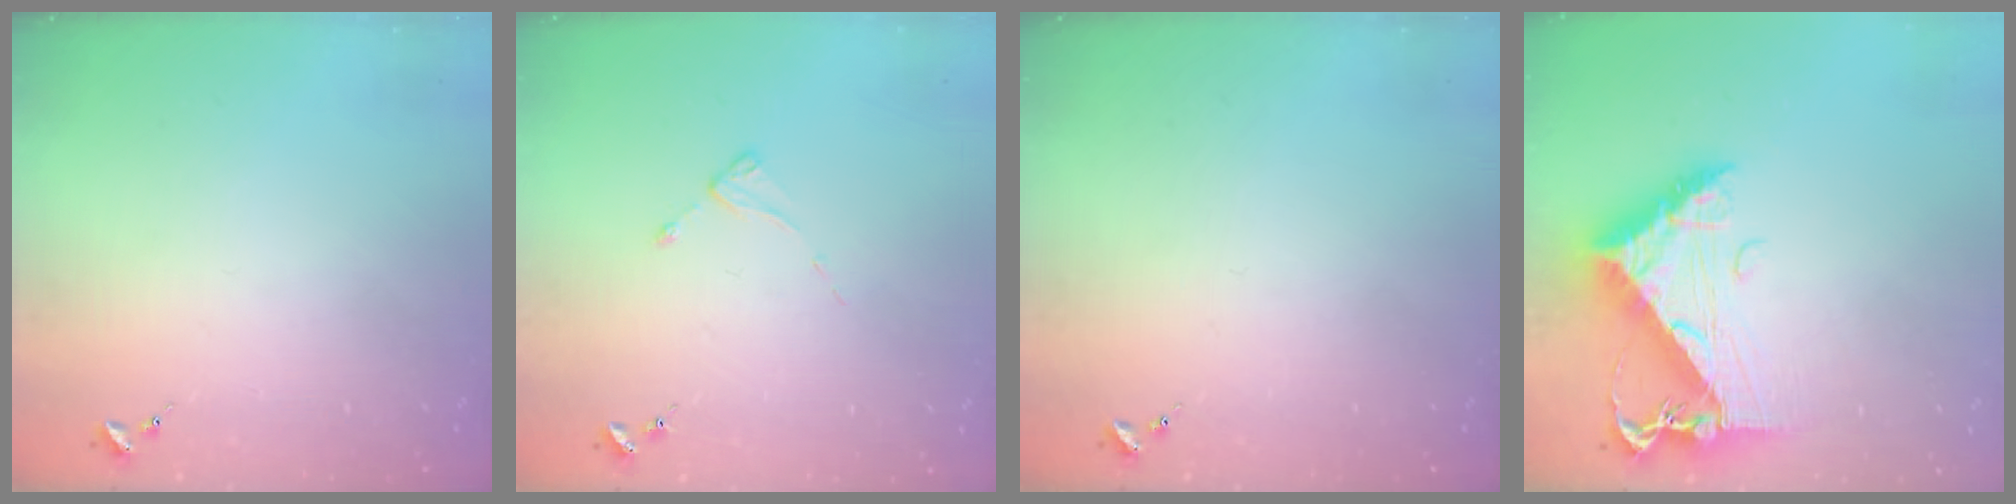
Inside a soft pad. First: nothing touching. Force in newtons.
{"total": 2.4, "press": 2.4, "slide": 0.3}
{"total": 0.0}
{"total": 11.4, "press": 11.3, "slide": 1.4}